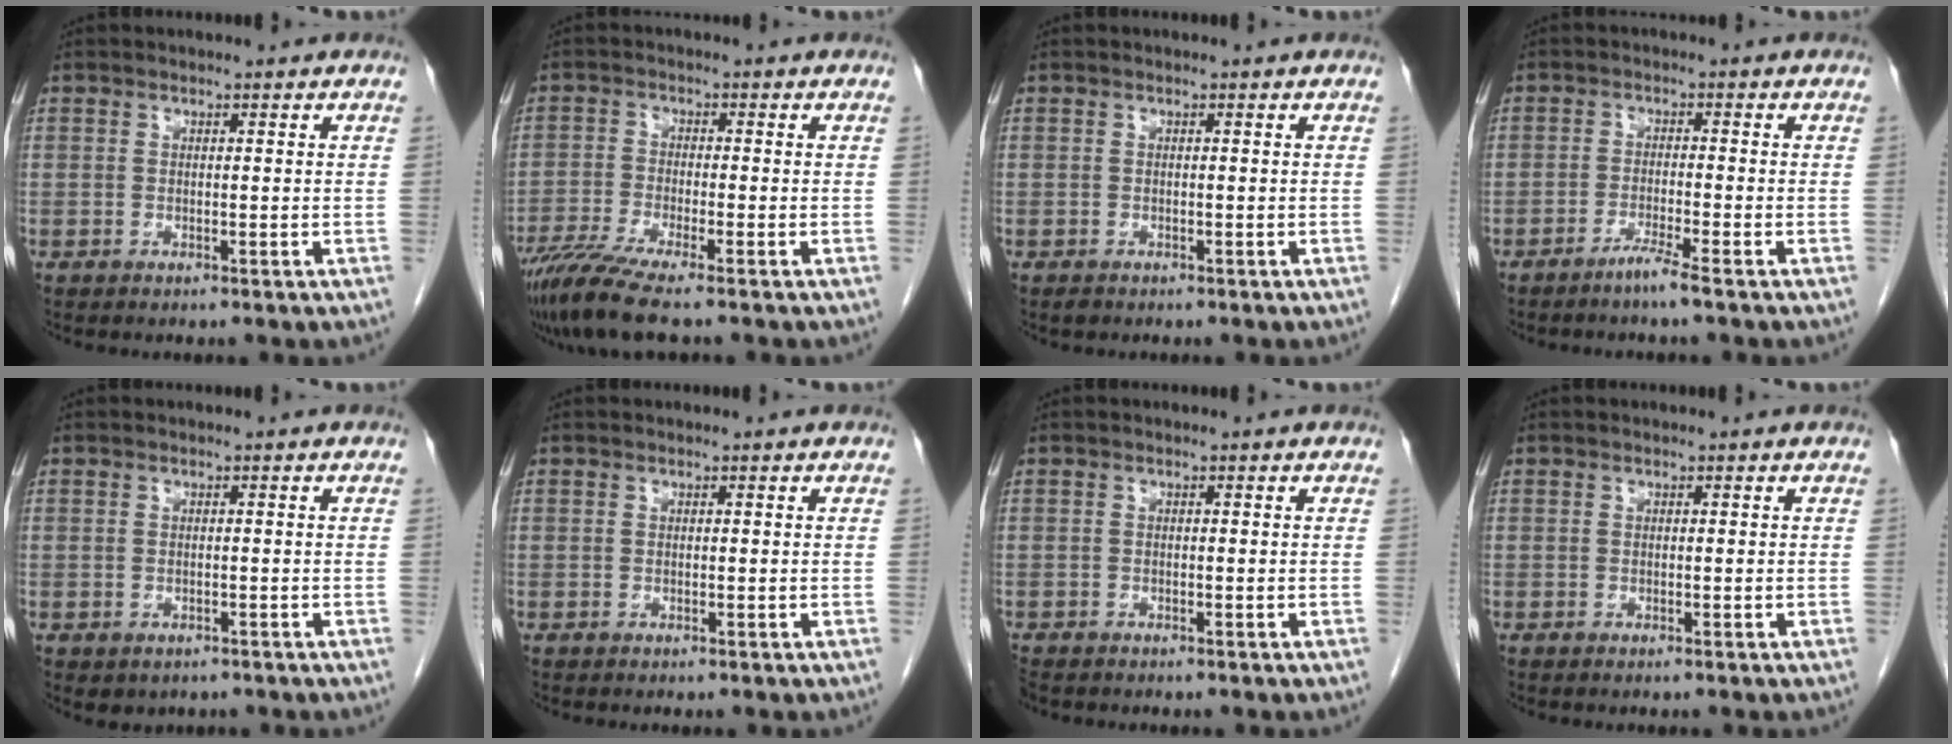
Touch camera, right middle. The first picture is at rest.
{"total": 7.2, "force": [-5.6, -0.4, 4.4], "torque": [-0.078, -0.021, -0.101]}
{"total": 0.6, "force": [-0.4, 0.3, 0.2], "torque": [-0.007, 0.000, -0.006]}
{"total": 2.9, "force": [-2.2, -0.7, 1.8], "torque": [-0.038, -0.005, -0.045]}
{"total": 2.2, "force": [-1.4, 1.6, 0.7], "torque": [-0.007, 0.000, -0.011]}
{"total": 0.0}
{"total": 1.5, "force": [-1.3, 0.6, 0.4], "torque": [-0.015, -0.004, -0.023]}
{"total": 0.0}